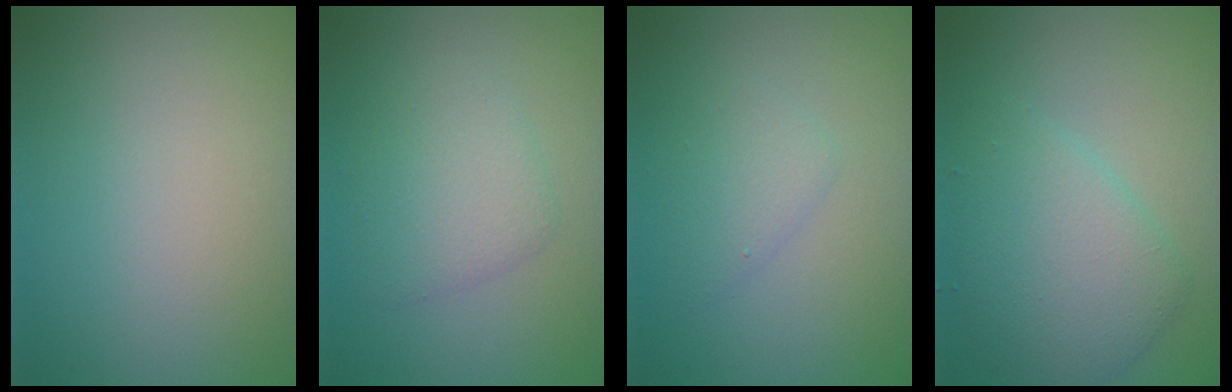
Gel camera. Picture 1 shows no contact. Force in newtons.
{"total": 2.8, "press": 2.8, "slide": 0.2}
{"total": 1.7, "press": 1.7, "slide": 0.1}
{"total": 4.9, "press": 4.9, "slide": 0.3}